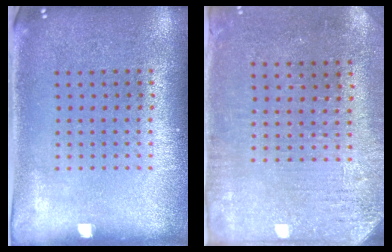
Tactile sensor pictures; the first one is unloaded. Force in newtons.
{"total": 3.1, "press": 2.6, "slide": 1.7}